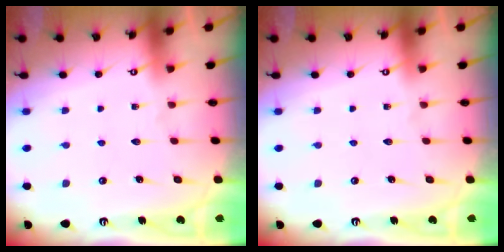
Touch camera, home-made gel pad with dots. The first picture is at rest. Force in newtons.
{"total": 0.0}